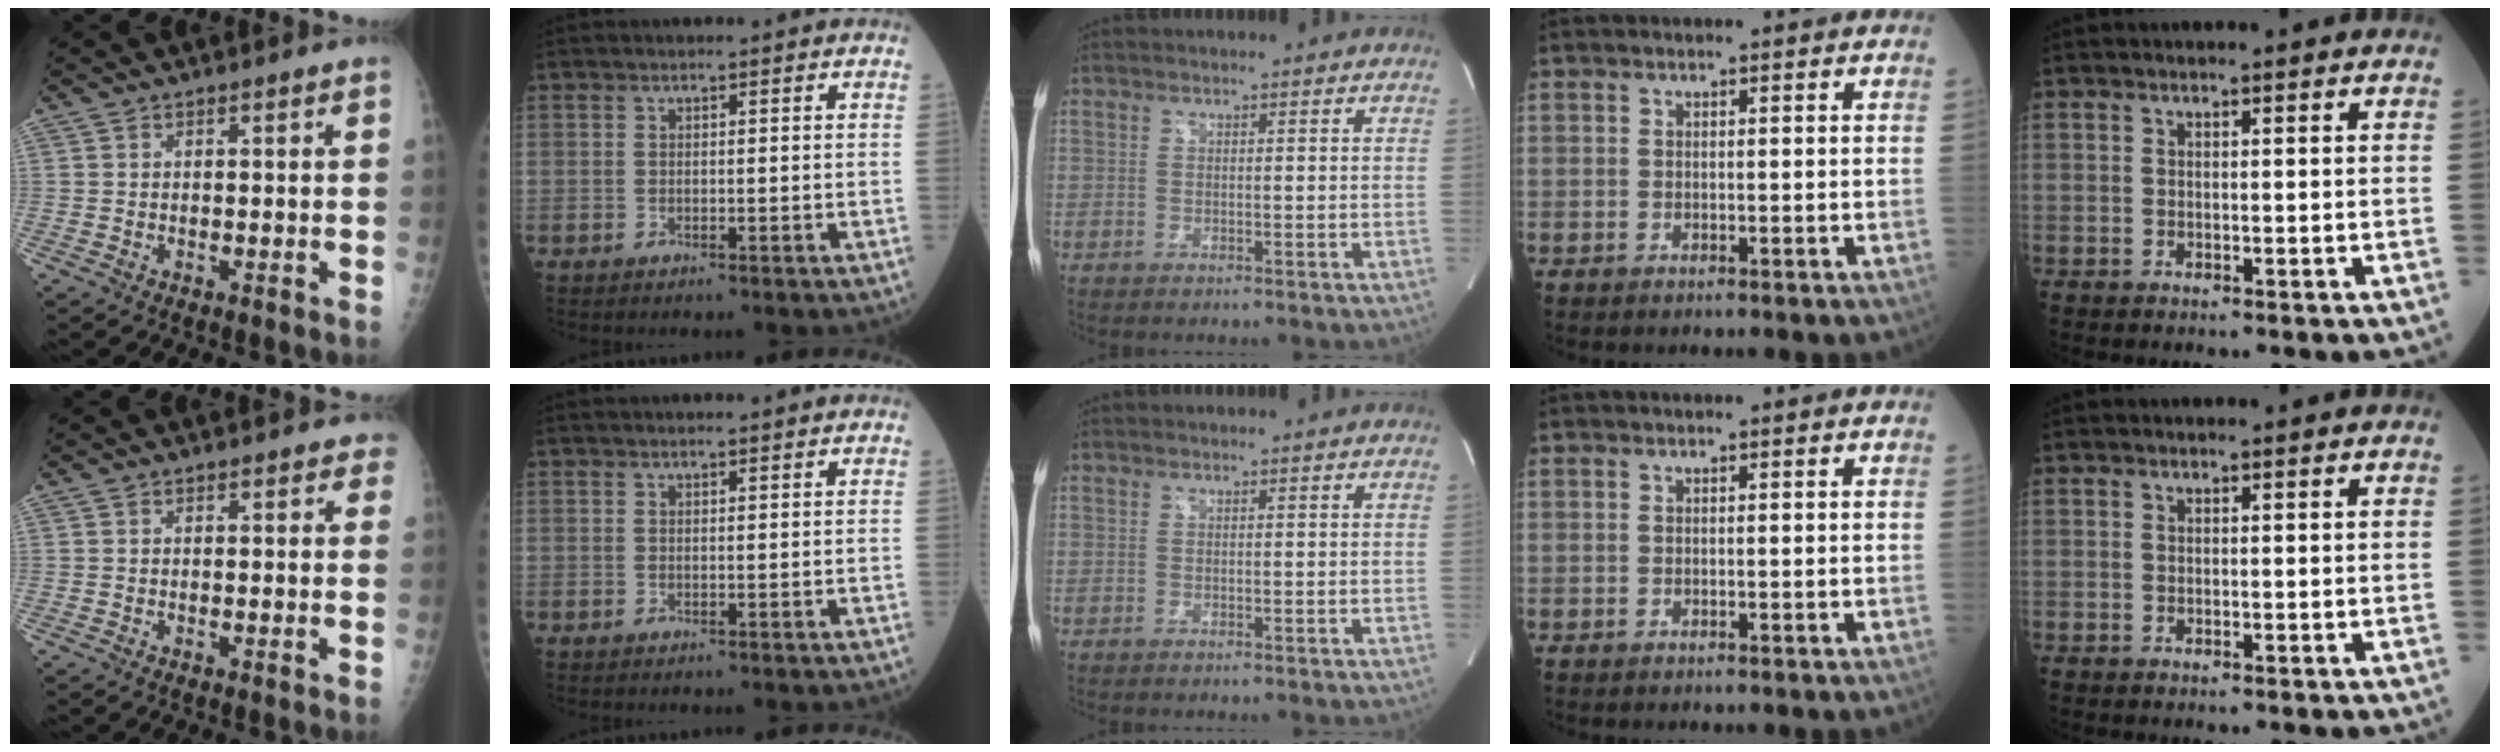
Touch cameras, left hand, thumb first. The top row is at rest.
{"thumb": {"total": 2.1, "force": [1.6, 1.2, 0.6], "torque": [0.022, -0.002, 0.009]}, "index": {"total": 2.1, "force": [1.9, 0.1, 0.8], "torque": [-0.002, 0.016, 0.026]}}